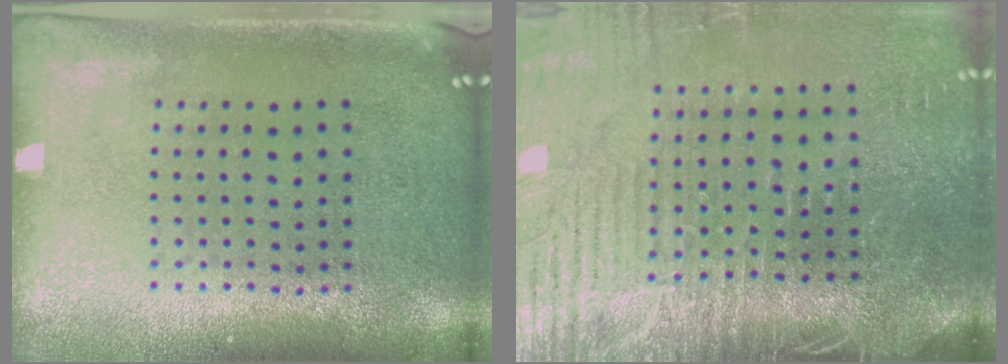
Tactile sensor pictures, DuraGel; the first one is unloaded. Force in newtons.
{"total": 4.3, "press": 3.9, "slide": 1.7}